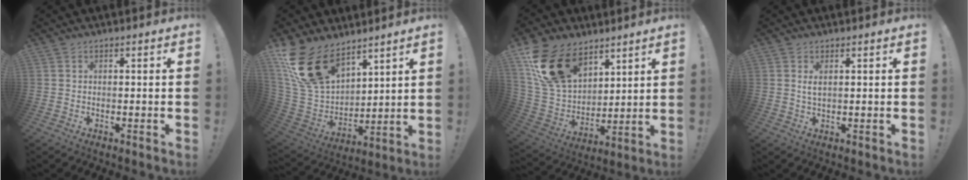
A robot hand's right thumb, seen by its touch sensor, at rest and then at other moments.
{"total": 20.0, "force": [12.7, 11.3, 10.4], "torque": [-0.216, -0.072, 0.243]}
{"total": 20.0, "force": [11.5, 12.4, 10.7], "torque": [-0.204, -0.057, 0.221]}
{"total": 2.0, "force": [0.7, 0.5, 1.8], "torque": [-0.031, -0.003, 0.010]}